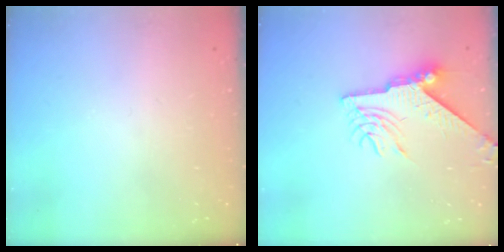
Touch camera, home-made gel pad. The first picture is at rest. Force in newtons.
{"total": 9.2, "press": 9.1, "slide": 0.9}